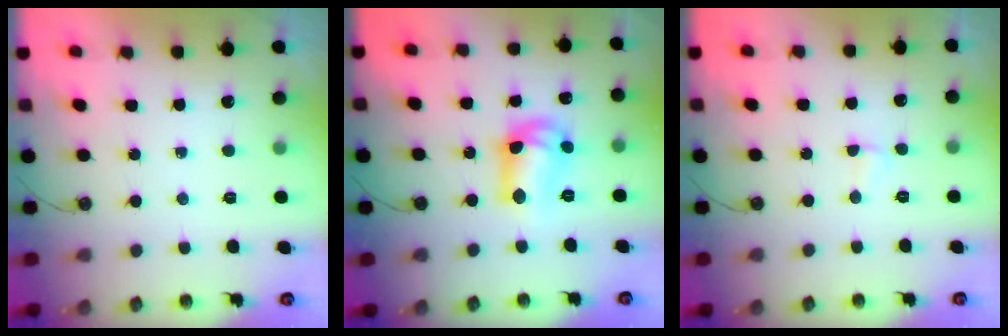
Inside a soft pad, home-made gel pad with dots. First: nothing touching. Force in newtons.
{"total": 12.5, "press": 11.9, "slide": 3.9}
{"total": 2.1, "press": 2.0, "slide": 0.6}